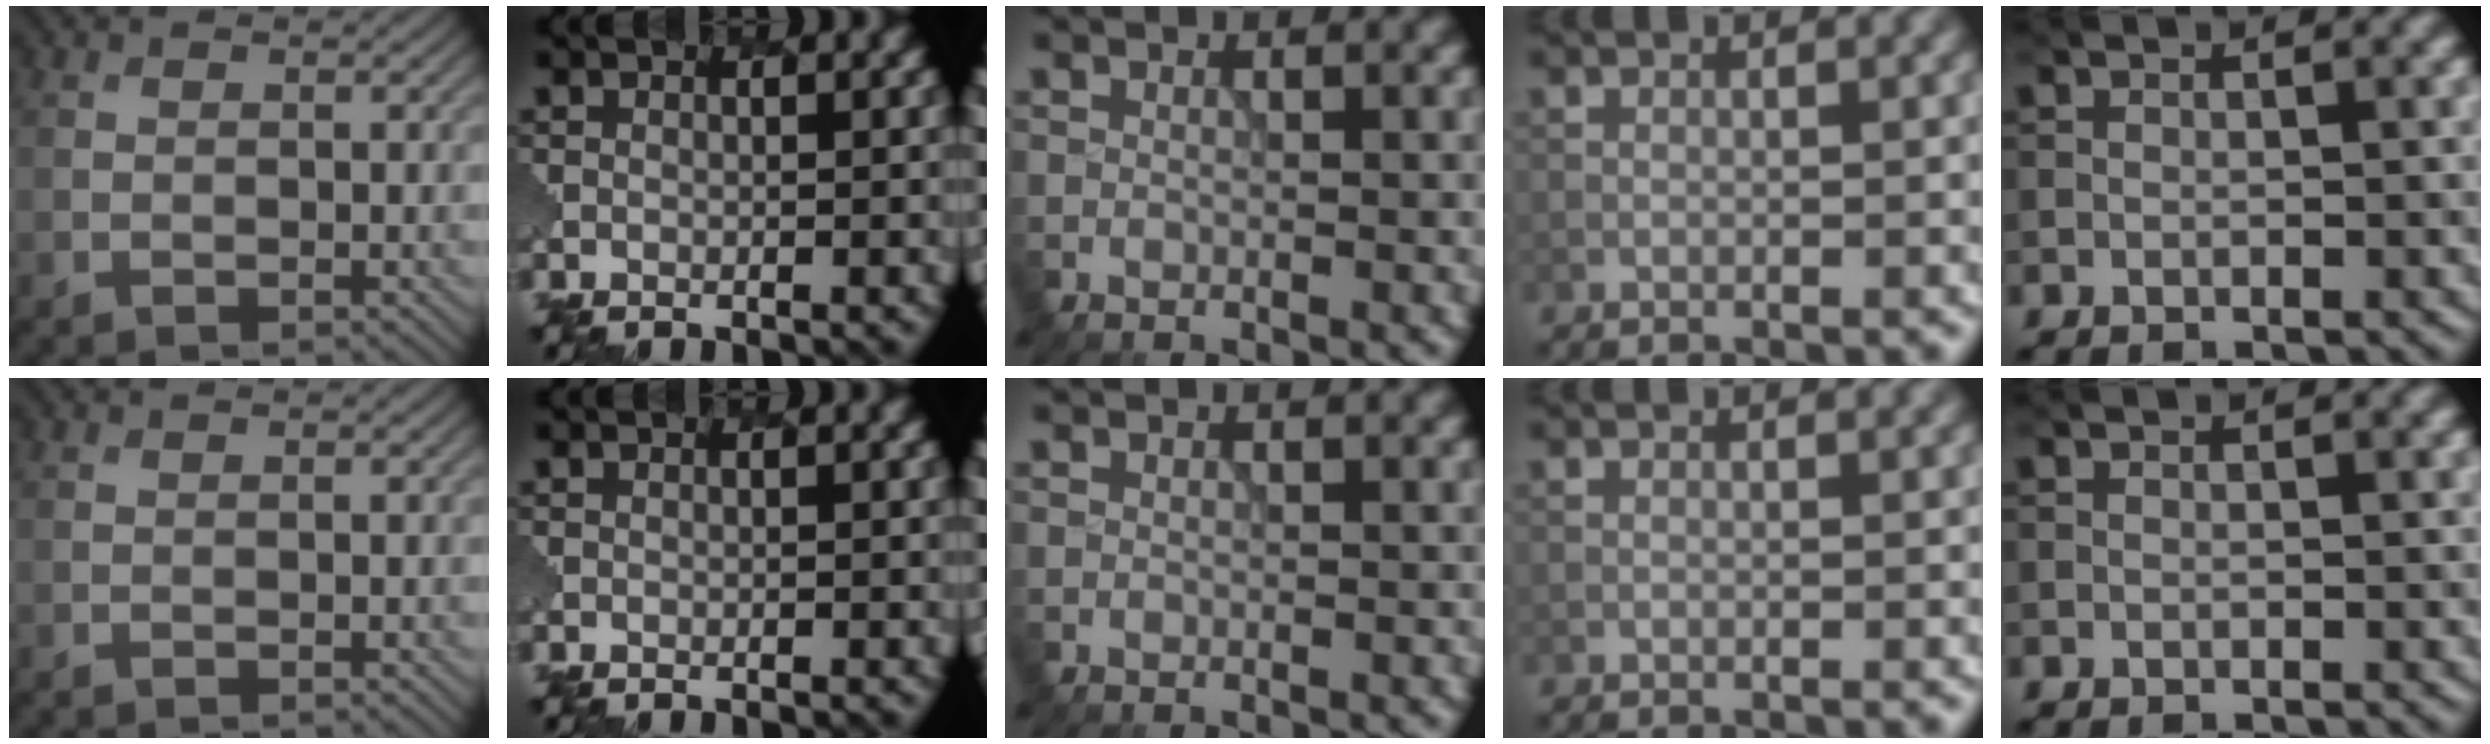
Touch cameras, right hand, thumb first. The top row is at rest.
{}